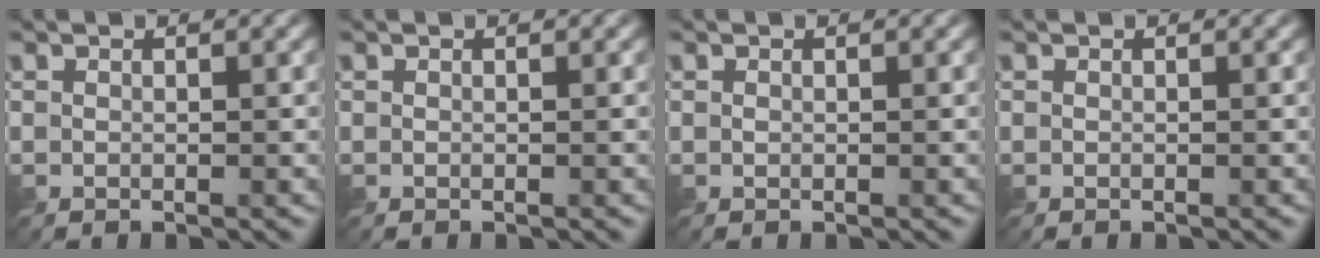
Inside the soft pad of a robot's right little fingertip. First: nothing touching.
{"total": 0.0}
{"total": 0.0}
{"total": 0.0}